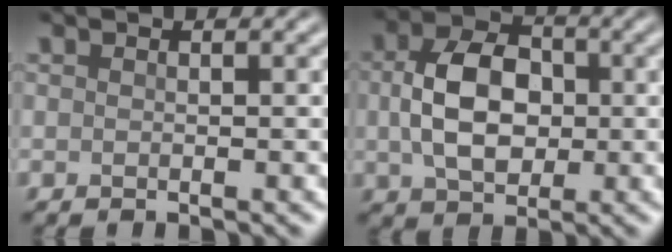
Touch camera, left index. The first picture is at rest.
{"total": 7.0, "force": [0.3, 4.8, 5.0], "torque": [-0.097, 0.006, 0.002]}